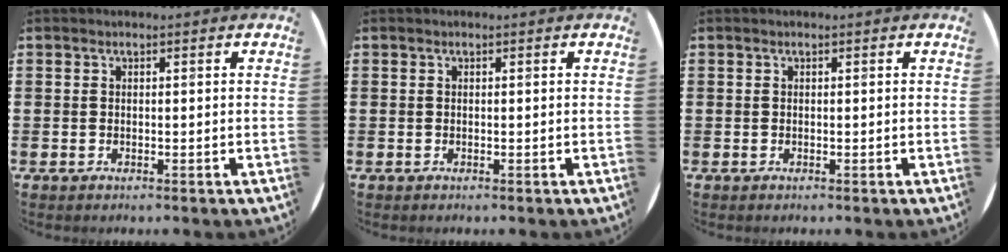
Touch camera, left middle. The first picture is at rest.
{"total": 0.0}
{"total": 0.0}